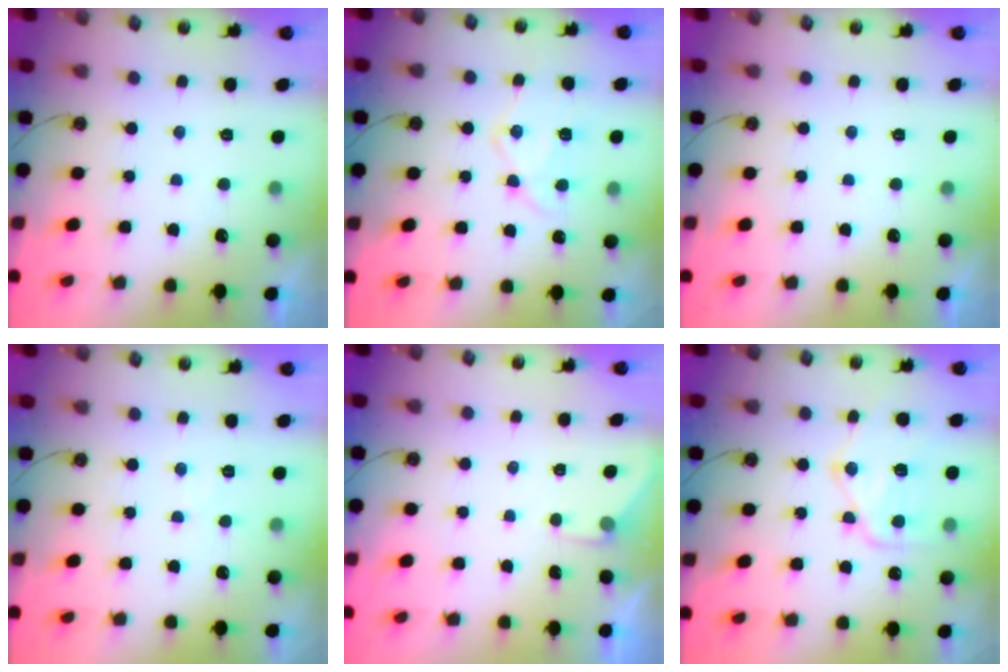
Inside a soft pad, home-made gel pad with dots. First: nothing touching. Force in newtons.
{"total": 15.6, "press": 15.5, "slide": 1.3}
{"total": 0.0}
{"total": 4.4, "press": 4.4, "slide": 0.6}
{"total": 1.9, "press": 1.9, "slide": 0.3}
{"total": 15.7, "press": 15.6, "slide": 1.2}